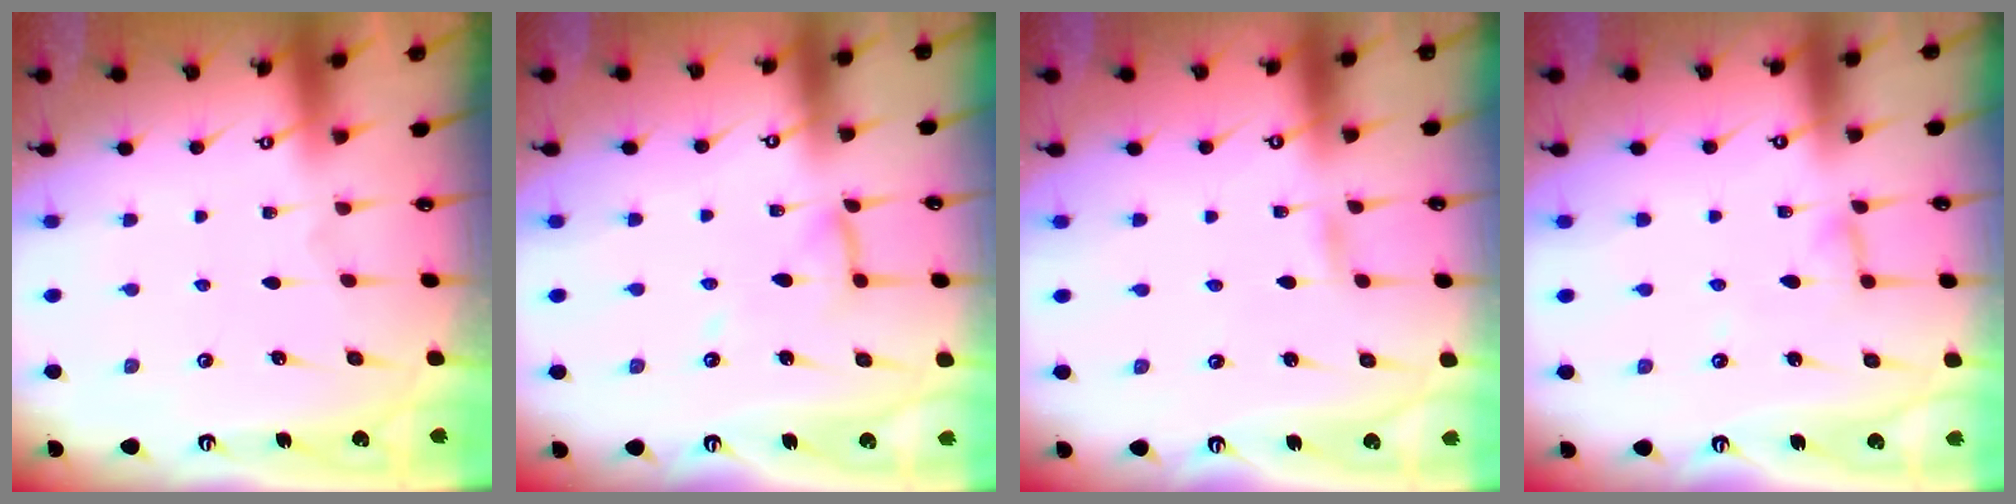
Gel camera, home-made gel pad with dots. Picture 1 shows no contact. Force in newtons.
{"total": 7.8, "press": 7.8, "slide": 0.7}
{"total": 2.1, "press": 2.1, "slide": 0.2}
{"total": 4.5, "press": 4.4, "slide": 0.3}